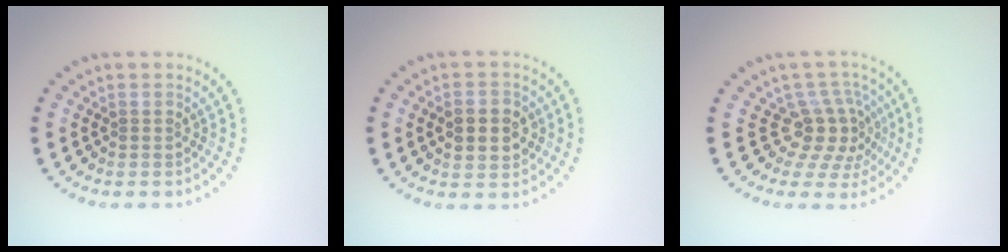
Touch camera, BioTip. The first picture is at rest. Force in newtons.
{"total": 3.3, "press": 3.3, "slide": 0.1}
{"total": 4.0, "press": 2.8, "slide": 2.8}